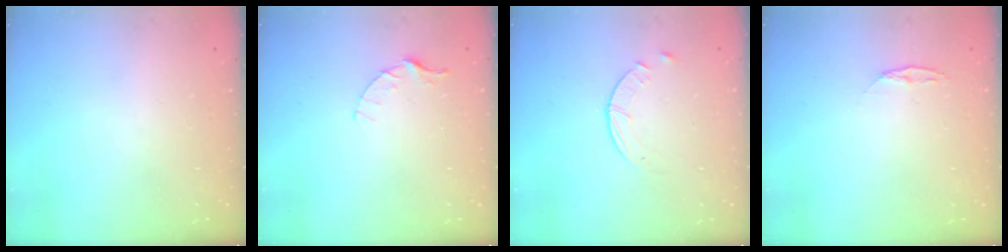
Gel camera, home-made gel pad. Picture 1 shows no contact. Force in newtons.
{"total": 3.6, "press": 3.6, "slide": 0.4}
{"total": 3.0, "press": 3.0, "slide": 0.4}
{"total": 4.1, "press": 4.1, "slide": 0.5}